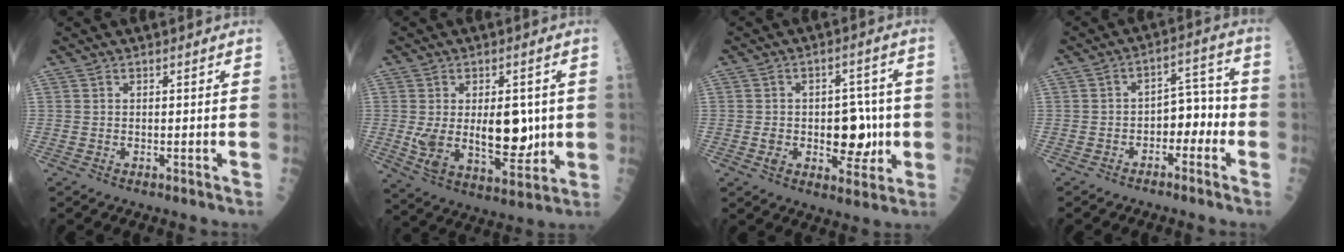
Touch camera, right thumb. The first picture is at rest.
{"total": 14.4, "force": [0.7, 7.6, 12.2], "torque": [-0.173, -0.024, 0.026]}
{"total": 11.1, "force": [-0.9, 6.9, 8.7], "torque": [-0.079, 0.015, -0.006]}
{"total": 6.9, "force": [-2.5, 4.5, 4.6], "torque": [-0.027, 0.044, -0.047]}